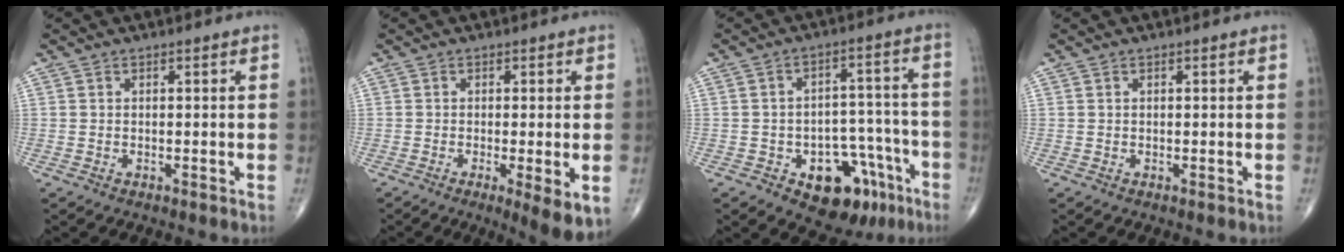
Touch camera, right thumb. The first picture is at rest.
{"total": 6.5, "force": [-1.9, 1.3, 6.1], "torque": [-0.096, -0.020, -0.030]}
{"total": 14.1, "force": [-7.3, 8.5, 8.5], "torque": [-0.069, 0.059, -0.094]}
{"total": 0.0}